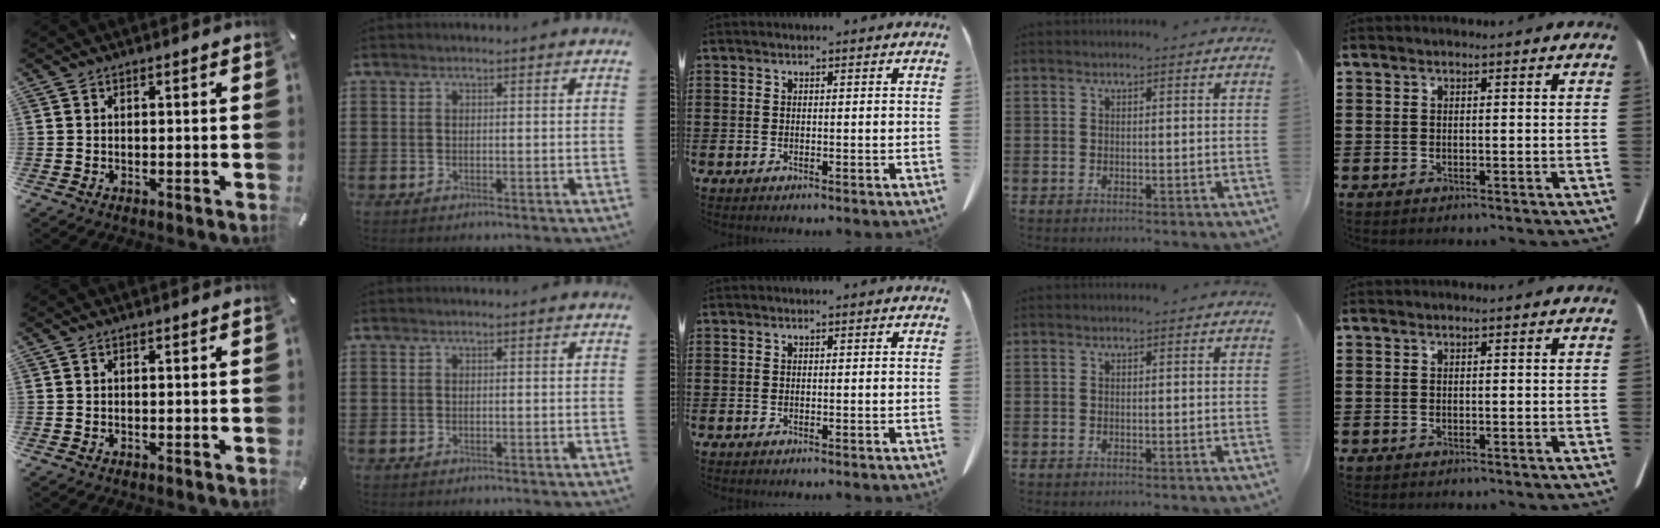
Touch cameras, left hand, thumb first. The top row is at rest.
{}